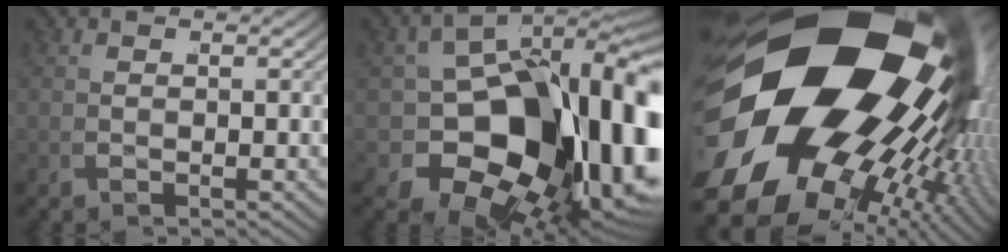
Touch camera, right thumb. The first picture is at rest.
{"total": 25.9, "force": [-5.4, 16.2, 19.5], "torque": [-0.309, -0.091, -0.035]}
{"total": 43.0, "force": [-0.7, 29.4, 31.4], "torque": [-0.462, -0.053, -0.012]}